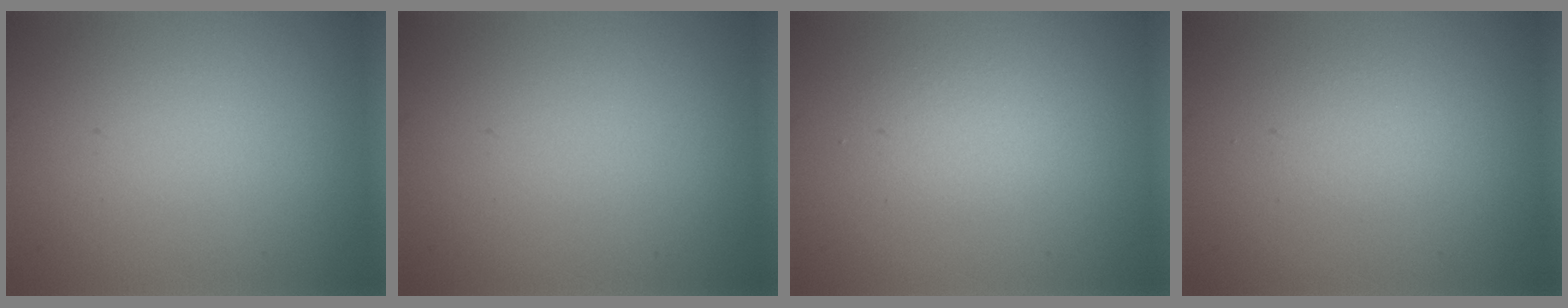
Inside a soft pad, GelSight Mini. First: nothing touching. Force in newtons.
{"total": 0.0}
{"total": 1.6, "press": 1.6, "slide": 0.1}
{"total": 1.3, "press": 1.3, "slide": 0.0}